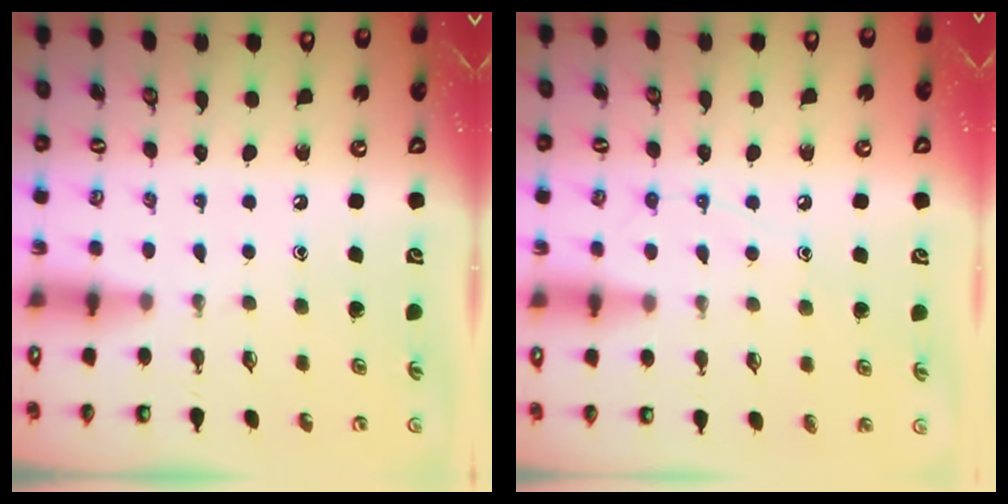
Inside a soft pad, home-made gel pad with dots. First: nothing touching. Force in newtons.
{"total": 7.3, "press": 7.2, "slide": 0.7}